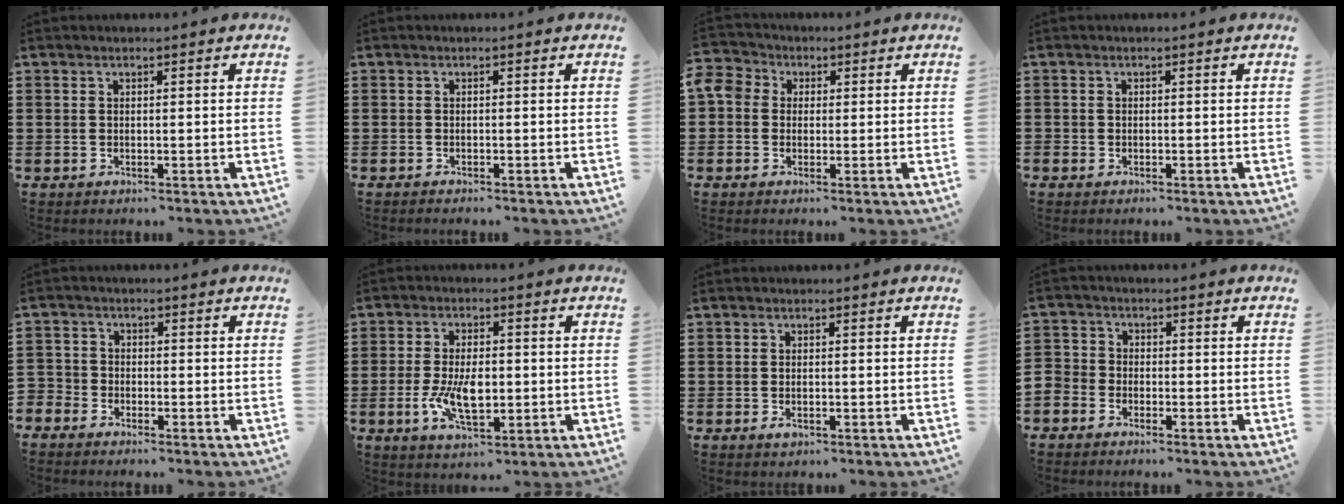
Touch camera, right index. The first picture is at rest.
{"total": 0.6, "force": [-0.6, -0.1, 0.0], "torque": [-0.001, -0.003, -0.013]}
{"total": 3.8, "force": [-0.1, 3.5, 1.4], "torque": [-0.046, 0.010, -0.008]}
{"total": 0.7, "force": [-0.5, 0.5, 0.0], "torque": [-0.001, 0.002, -0.012]}
{"total": 2.5, "force": [-2.2, 1.1, -0.3], "torque": [-0.005, 0.001, -0.050]}
{"total": 7.7, "force": [-1.2, 3.7, 6.6], "torque": [-0.134, -0.005, -0.025]}
{"total": 1.2, "force": [-0.4, 0.5, 1.0], "torque": [-0.028, -0.006, -0.010]}
{"total": 2.8, "force": [-2.3, 1.6, -0.1], "torque": [-0.018, 0.000, -0.054]}